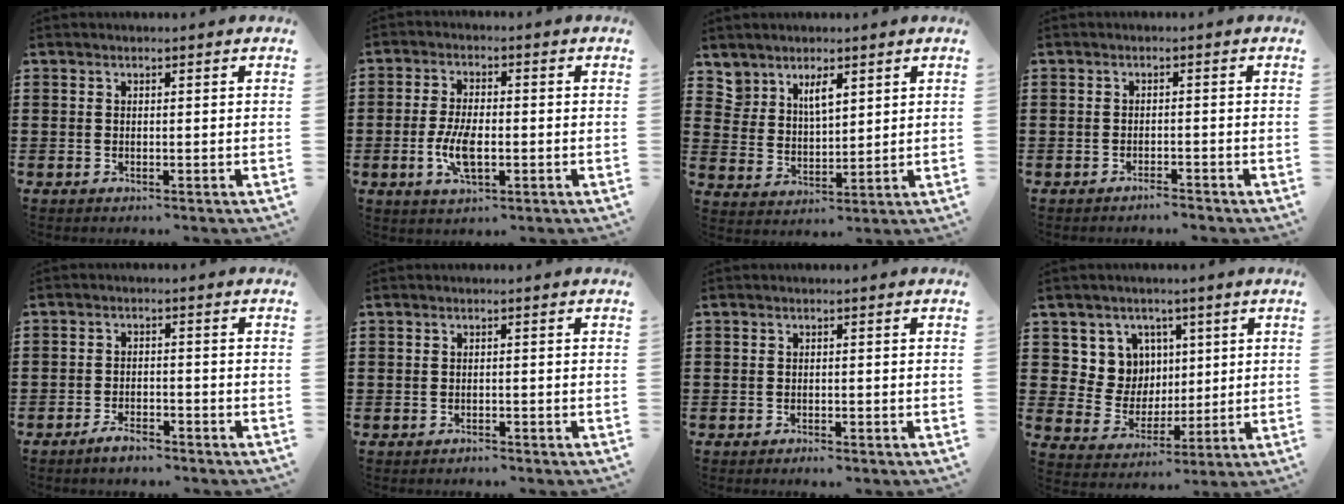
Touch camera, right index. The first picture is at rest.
{"total": 6.3, "force": [-1.5, 2.6, 5.5], "torque": [-0.123, -0.005, -0.031]}
{"total": 4.8, "force": [3.6, 2.4, 2.1], "torque": [-0.056, 0.000, 0.069]}
{"total": 1.5, "force": [-1.4, 0.2, 0.4], "torque": [-0.012, -0.001, -0.028]}
{"total": 2.9, "force": [-2.6, 0.6, 1.0], "torque": [-0.020, 0.005, -0.050]}
{"total": 0.9, "force": [-0.9, 0.1, -0.1], "torque": [-0.001, 0.002, -0.021]}
{"total": 0.9, "force": [-0.9, 0.1, 0.1], "torque": [-0.005, -0.001, -0.018]}
{"total": 7.7, "force": [2.8, 7.1, 1.2], "torque": [-0.058, -0.003, 0.055]}